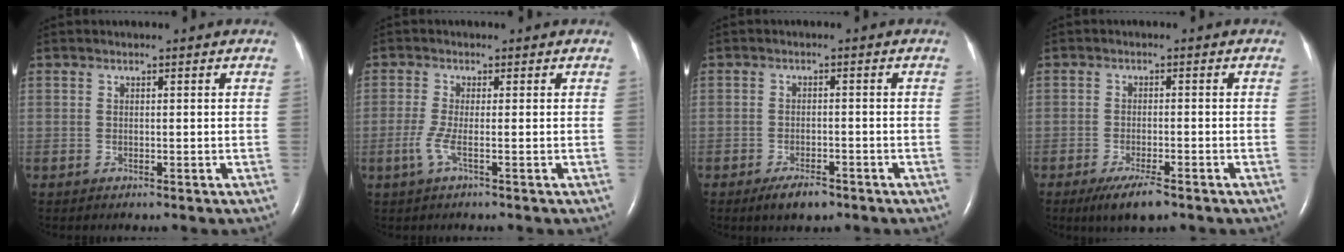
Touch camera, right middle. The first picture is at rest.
{"total": 2.4, "force": [-0.9, -0.1, 2.3], "torque": [-0.060, -0.007, -0.022]}
{"total": 3.7, "force": [-2.6, 1.3, 2.2], "torque": [-0.047, -0.003, -0.040]}
{"total": 5.0, "force": [-3.4, 0.9, 3.6], "torque": [-0.070, -0.011, -0.055]}